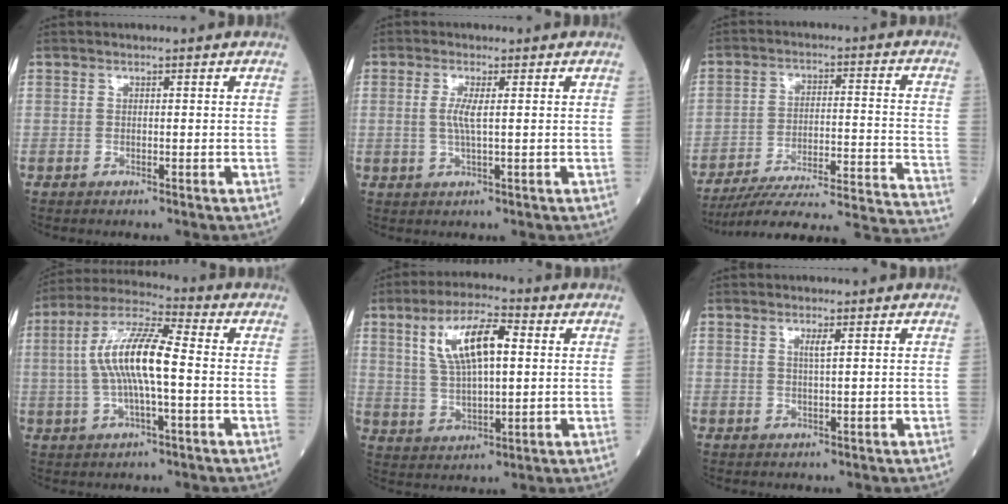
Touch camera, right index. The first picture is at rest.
{"total": 3.0, "force": [0.3, 0.2, 2.9], "torque": [-0.067, -0.003, 0.006]}
{"total": 26.5, "force": [-24.5, 0.4, 10.1], "torque": [-0.080, -0.011, -0.334]}
{"total": 11.4, "force": [-0.3, 2.0, 11.2], "torque": [-0.223, 0.017, -0.010]}
{"total": 10.7, "force": [3.2, 3.1, 9.7], "torque": [-0.189, 0.014, 0.061]}
{"total": 1.3, "force": [0.5, -0.2, 1.1], "torque": [-0.025, -0.003, 0.009]}